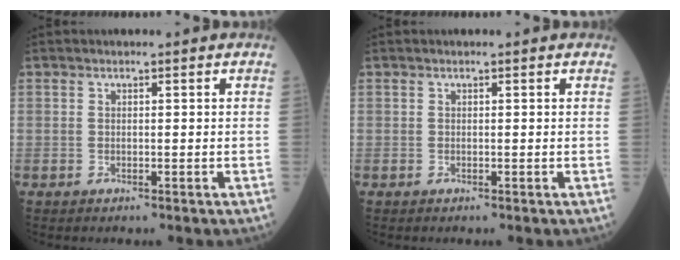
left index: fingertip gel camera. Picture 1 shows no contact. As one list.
[{"total": 0.0}]